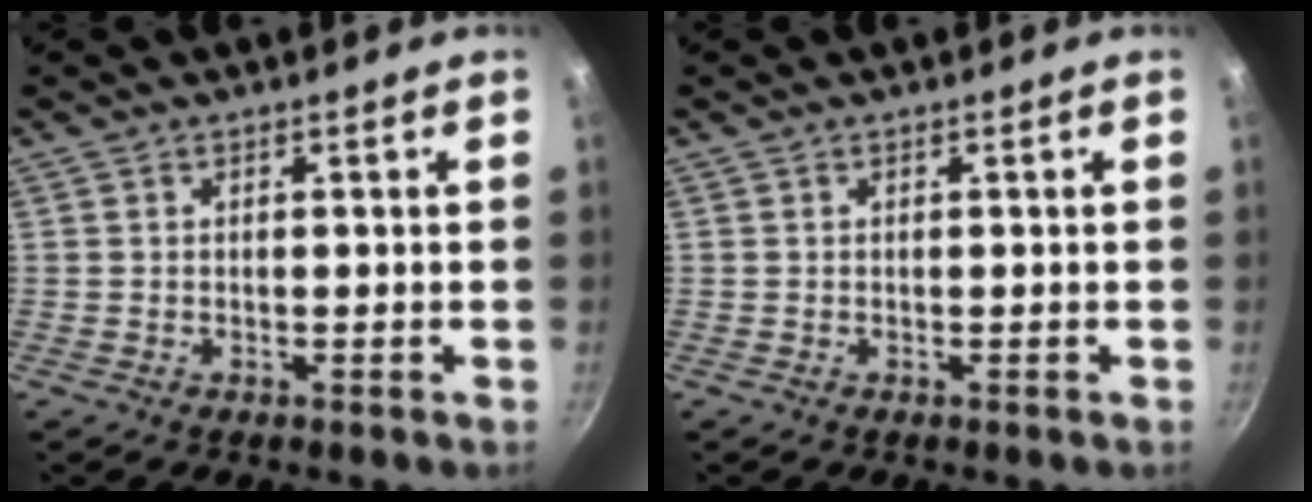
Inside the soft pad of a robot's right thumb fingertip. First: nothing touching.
{"total": 0.0}